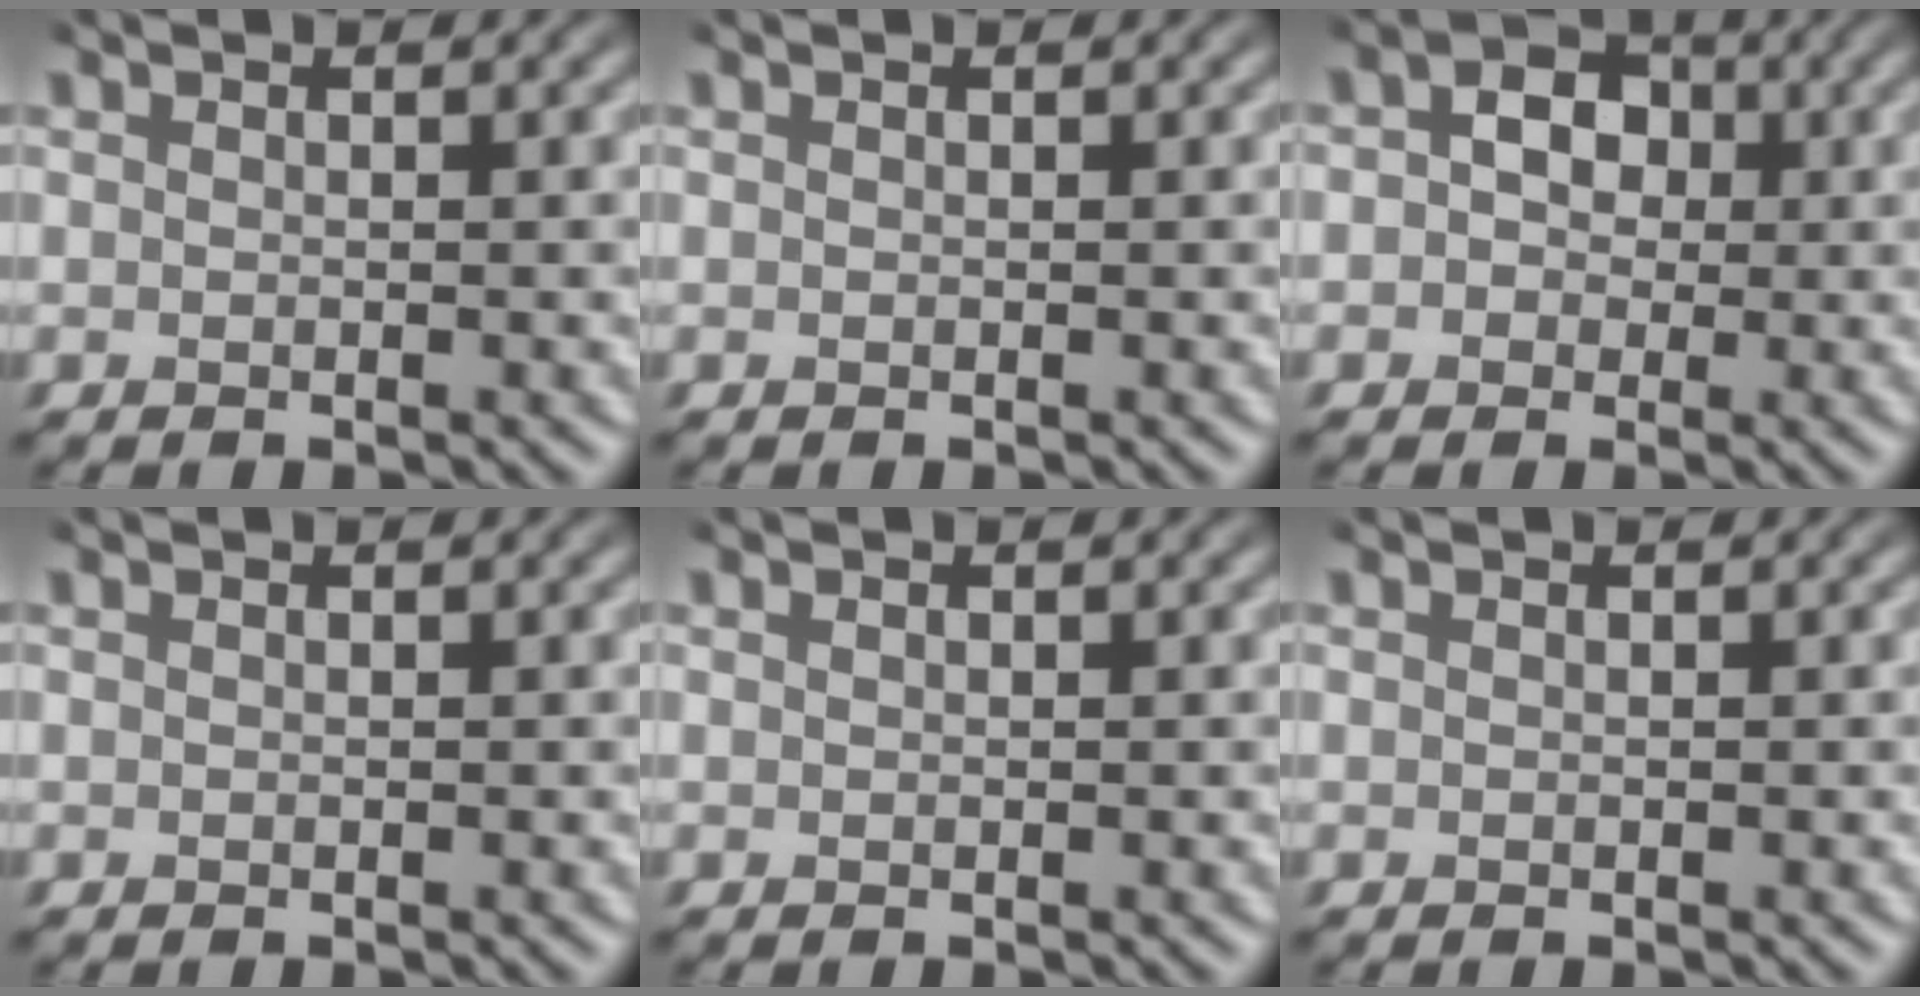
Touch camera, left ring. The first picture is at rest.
{"total": 0.0}
{"total": 2.3, "force": [-0.8, 2.1, 0.7], "torque": [-0.010, 0.007, -0.016]}
{"total": 0.0}
{"total": 0.6, "force": [-0.3, -0.4, -0.4], "torque": [-0.004, -0.002, 0.005]}
{"total": 0.0}